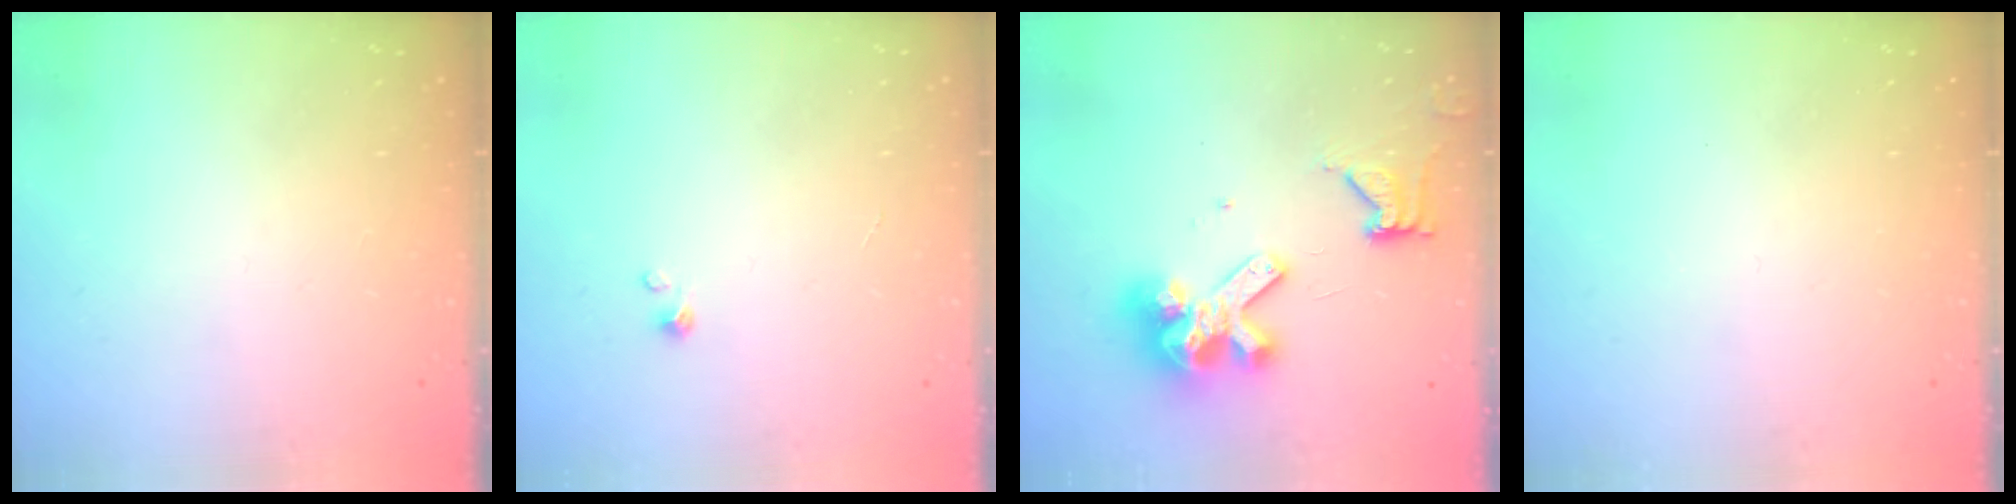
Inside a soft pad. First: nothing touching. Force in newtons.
{"total": 0.7, "press": 0.7, "slide": 0.1}
{"total": 13.3, "press": 13.2, "slide": 1.6}
{"total": 0.0}